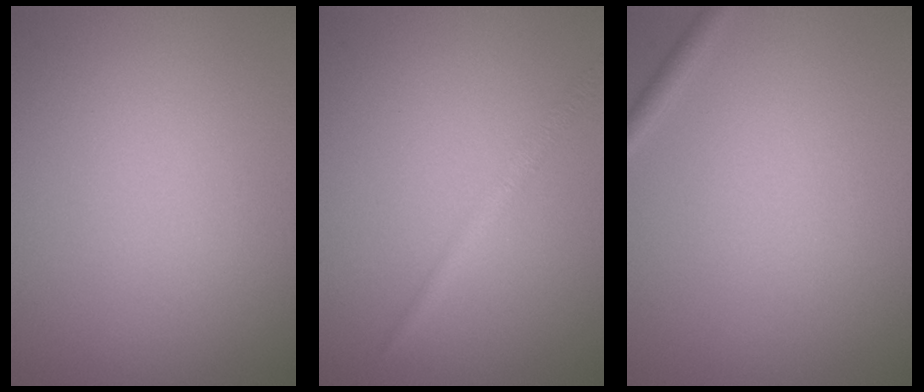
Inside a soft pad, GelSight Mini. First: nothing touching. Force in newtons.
{"total": 1.5, "press": 1.5, "slide": 0.0}
{"total": 0.9, "press": 0.9, "slide": 0.1}